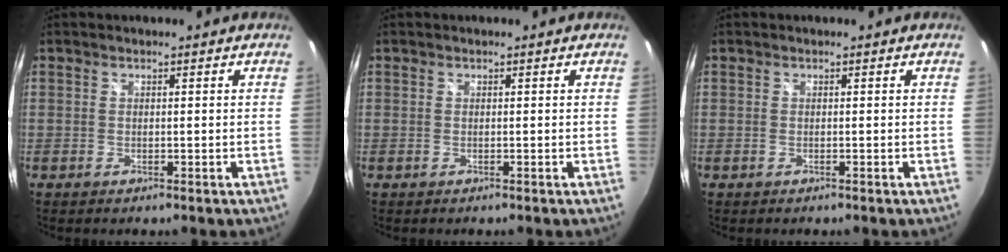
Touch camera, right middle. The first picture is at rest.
{"total": 0.0}
{"total": 0.0}